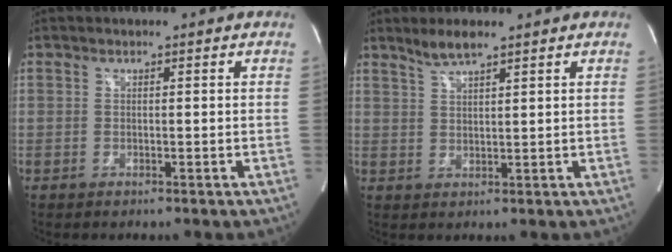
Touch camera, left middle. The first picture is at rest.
{"total": 3.6, "force": [2.9, 0.2, 2.0], "torque": [-0.048, 0.002, 0.061]}